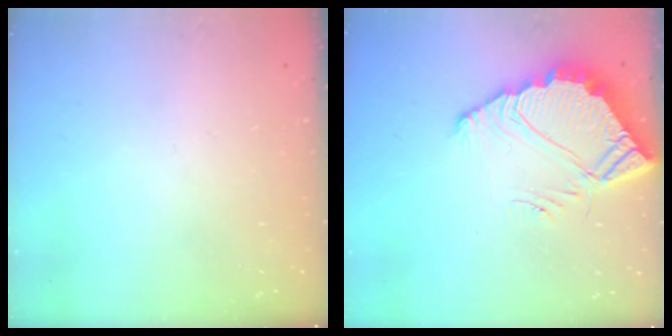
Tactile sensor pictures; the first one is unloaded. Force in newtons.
{"total": 7.6, "press": 7.5, "slide": 0.6}